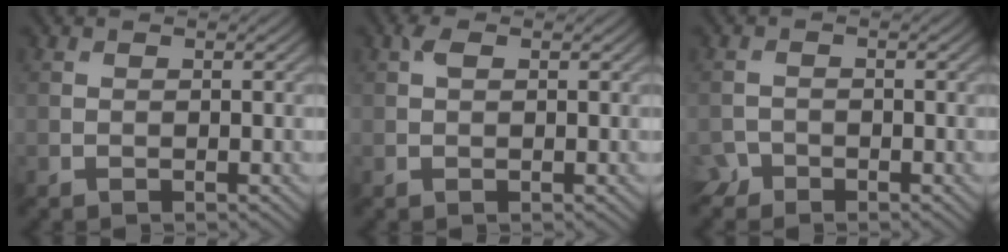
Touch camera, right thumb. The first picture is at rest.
{"total": 1.3, "force": [0.5, 0.7, 1.0], "torque": [-0.022, 0.004, 0.008]}
{"total": 1.7, "force": [-1.4, 0.8, 0.2], "torque": [-0.004, -0.001, -0.036]}